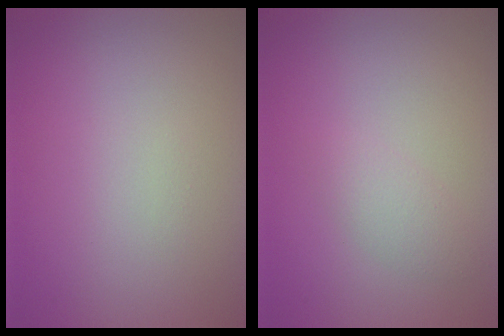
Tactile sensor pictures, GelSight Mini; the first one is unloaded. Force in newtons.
{"total": 1.4, "press": 1.4, "slide": 0.1}